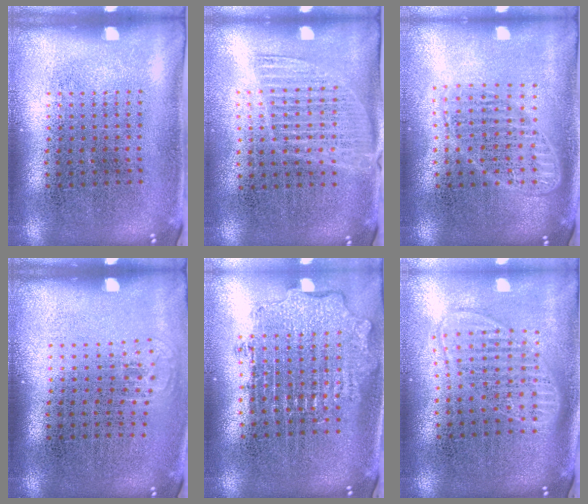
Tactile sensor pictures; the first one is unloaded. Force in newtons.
{"total": 1.3, "press": 1.2, "slide": 0.7}
{"total": 1.7, "press": 1.4, "slide": 0.9}
{"total": 0.6, "press": 0.4, "slide": 0.4}
{"total": 2.0, "press": 1.5, "slide": 1.3}
{"total": 1.8, "press": 1.5, "slide": 1.0}